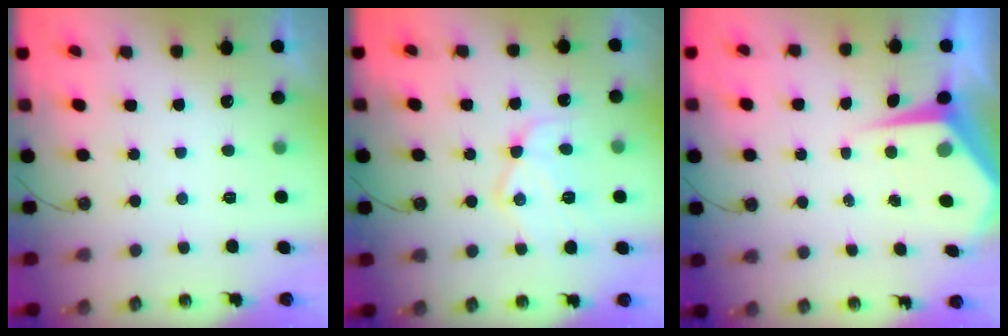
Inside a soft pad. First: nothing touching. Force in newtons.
{"total": 13.3, "press": 13.3, "slide": 1.1}
{"total": 6.2, "press": 6.2, "slide": 0.5}